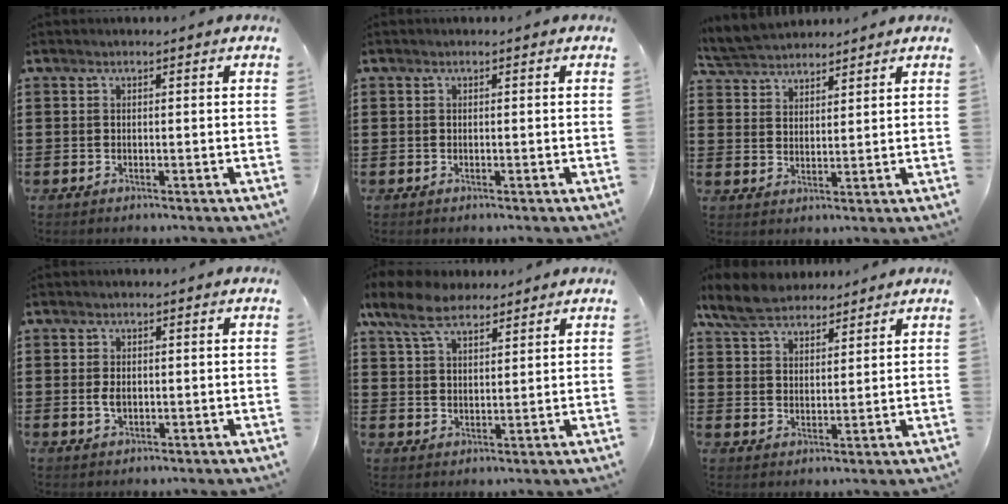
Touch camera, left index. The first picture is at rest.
{"total": 0.0}
{"total": 4.7, "force": [4.6, 1.1, 0.3], "torque": [-0.025, -0.011, 0.086]}
{"total": 2.1, "force": [0.1, 1.1, 1.8], "torque": [-0.044, 0.000, -0.001]}
{"total": 8.2, "force": [6.3, 3.2, 4.2], "torque": [-0.101, -0.004, 0.119]}
{"total": 6.8, "force": [5.8, 2.6, 2.4], "torque": [-0.069, -0.004, 0.110]}